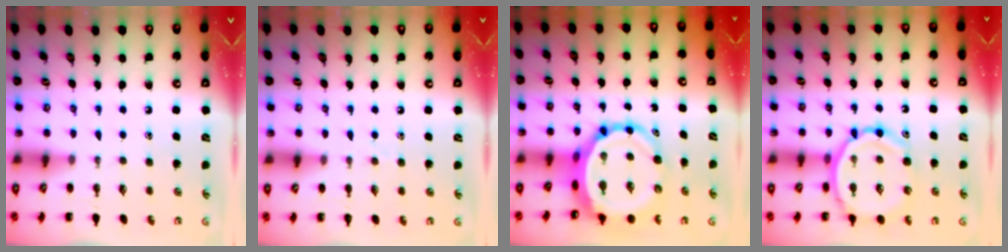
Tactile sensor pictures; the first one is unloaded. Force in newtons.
{"total": 4.6, "press": 4.4, "slide": 1.2}
{"total": 10.5, "press": 10.1, "slide": 3.1}
{"total": 12.9, "press": 12.4, "slide": 3.6}